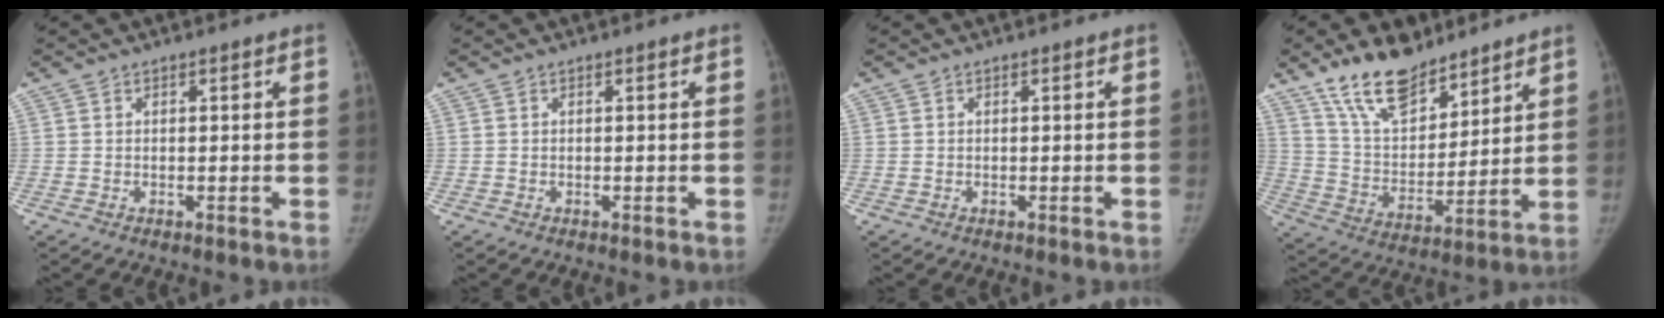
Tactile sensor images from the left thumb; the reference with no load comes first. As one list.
[{"total": 0.0}, {"total": 0.0}, {"total": 15.8, "force": [11.9, 7.1, 7.7], "torque": [-0.096, -0.068, 0.220]}]